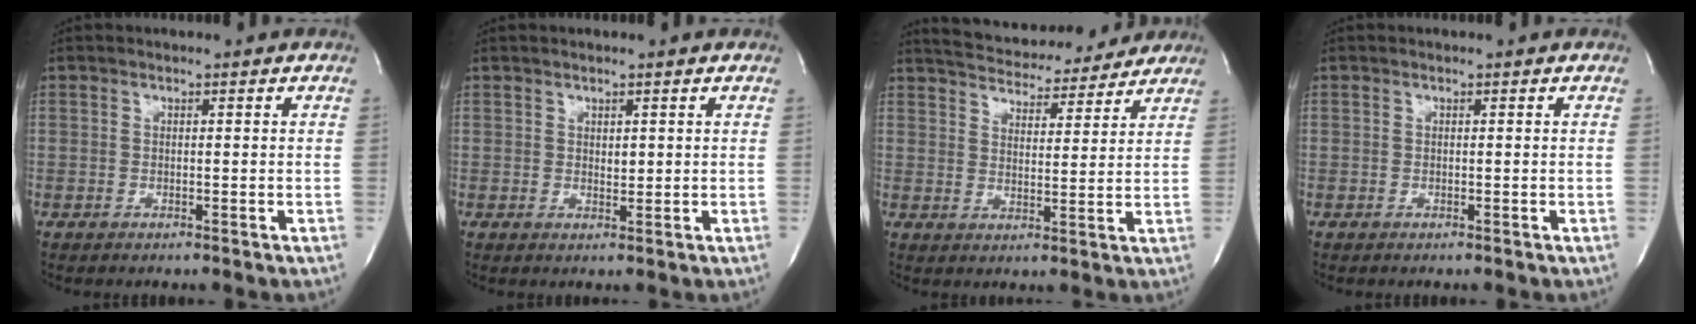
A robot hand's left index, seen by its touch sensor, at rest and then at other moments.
{"total": 1.2, "force": [0.6, 0.5, 1.0], "torque": [-0.014, -0.002, 0.012]}
{"total": 16.0, "force": [14.8, 4.2, 4.5], "torque": [-0.068, 0.017, 0.201]}
{"total": 0.0}